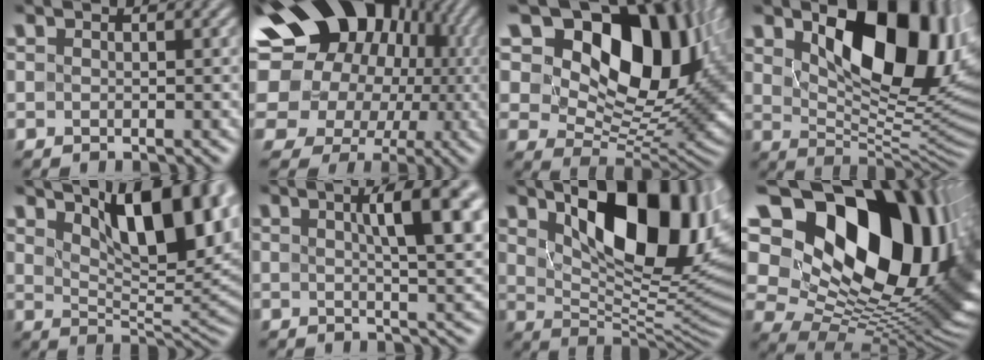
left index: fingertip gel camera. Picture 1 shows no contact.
{"total": 18.9, "force": [4.5, 15.3, 10.1], "torque": [-0.164, 0.031, 0.050]}
{"total": 16.5, "force": [7.8, 9.5, 11.0], "torque": [-0.176, 0.021, 0.109]}
{"total": 12.7, "force": [4.5, 6.0, 10.2], "torque": [-0.147, -0.004, 0.072]}
{"total": 11.9, "force": [5.8, 4.4, 9.4], "torque": [-0.120, 0.010, 0.091]}
{"total": 8.8, "force": [2.6, 2.2, 8.1], "torque": [-0.096, 0.011, 0.038]}
{"total": 14.0, "force": [5.7, 6.1, 11.2], "torque": [-0.163, 0.001, 0.095]}
{"total": 20.9, "force": [6.9, 13.5, 14.4], "torque": [-0.251, 0.011, 0.145]}